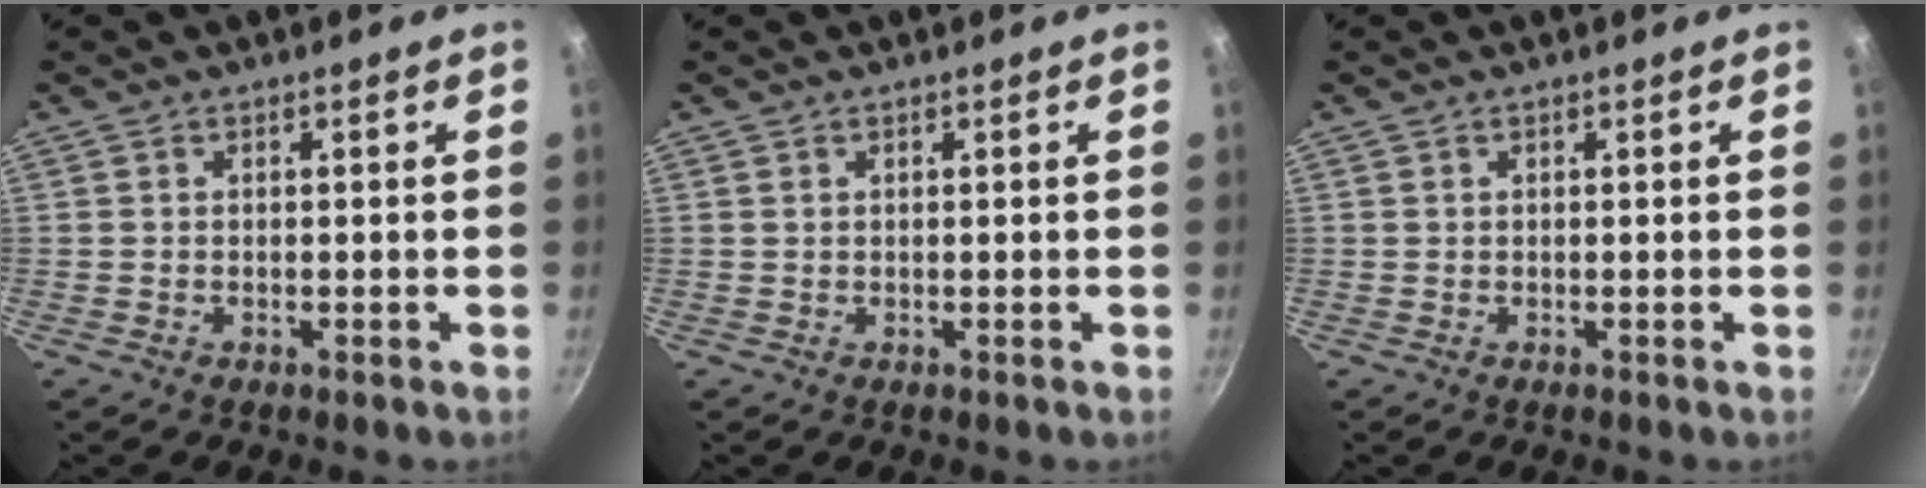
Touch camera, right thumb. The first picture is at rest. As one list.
[{"total": 0.0}, {"total": 0.0}]